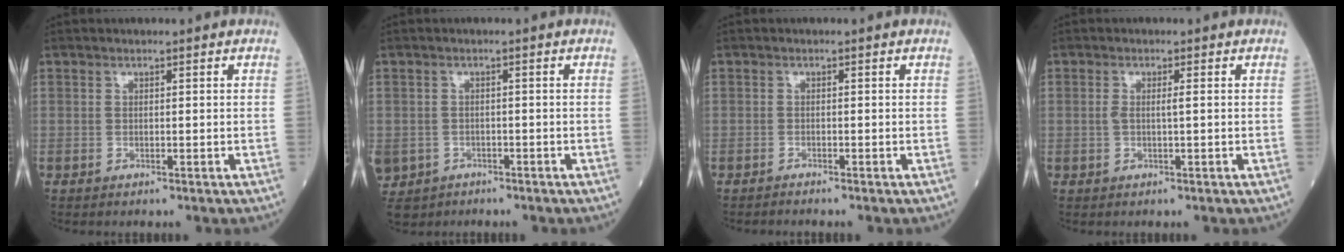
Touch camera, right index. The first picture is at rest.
{"total": 9.5, "force": [-4.8, 7.9, 2.4], "torque": [-0.086, -0.006, -0.069]}
{"total": 0.8, "force": [-0.7, -0.2, -0.1], "torque": [-0.002, -0.001, -0.015]}
{"total": 1.7, "force": [0.1, 0.2, 1.7], "torque": [-0.037, 0.002, 0.001]}